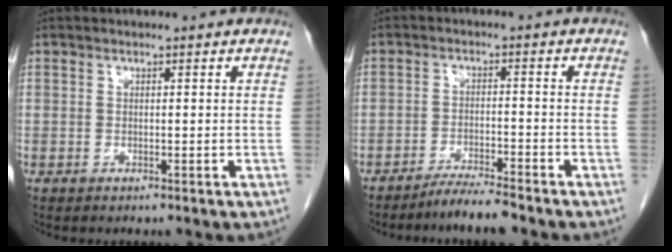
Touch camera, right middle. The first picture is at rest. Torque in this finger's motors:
{"motor_torque": [0.90, -0.75, 0.07, 0.03]}